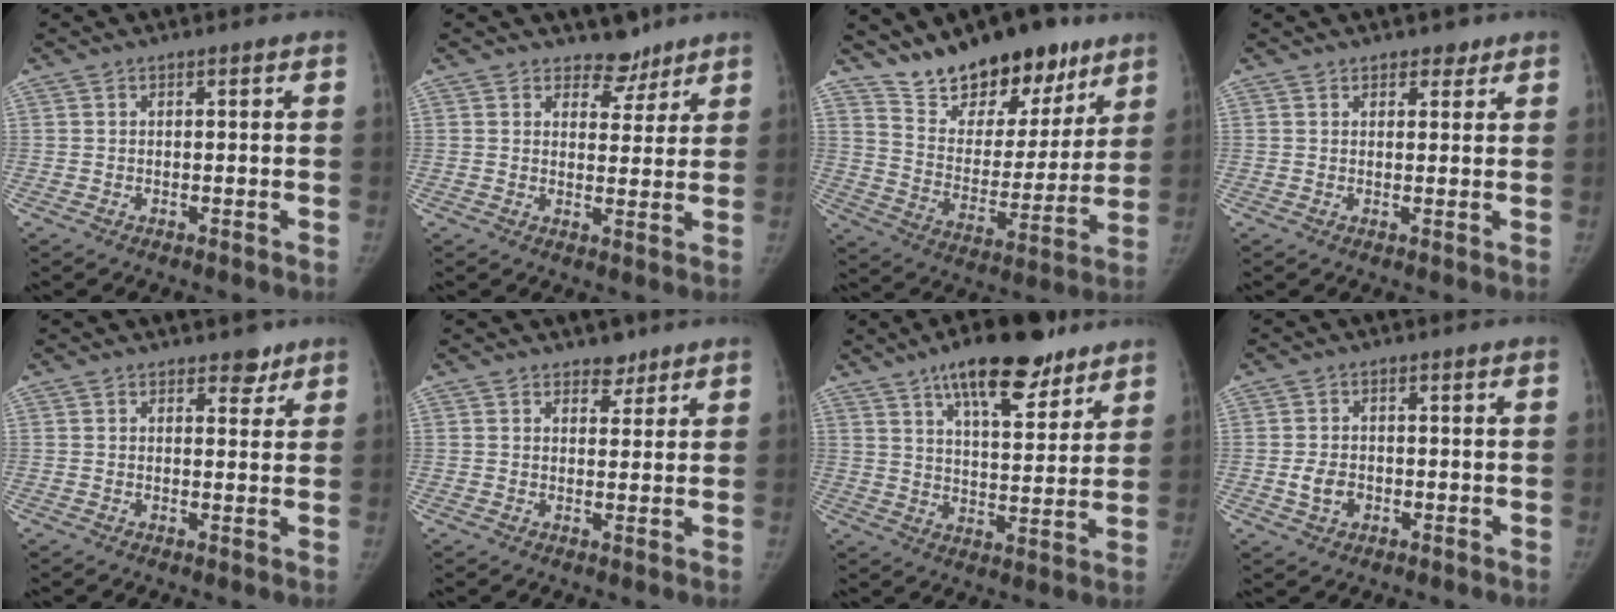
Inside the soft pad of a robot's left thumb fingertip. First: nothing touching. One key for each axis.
{"total": 4.7, "fx": 3.8, "fy": 2.7, "fz": 0.4, "tx": 0.026, "ty": -0.028, "tz": 0.056}
{"total": 19.9, "fx": 14.6, "fy": 9.7, "fz": 9.5, "tx": -0.095, "ty": -0.081, "tz": 0.237}
{"total": 2.3, "fx": 1.7, "fy": 1.4, "fz": 0.6, "tx": 0.010, "ty": -0.009, "tz": 0.019}
{"total": 2.7, "fx": 2.0, "fy": 1.5, "fz": 0.9, "tx": 0.007, "ty": -0.011, "tz": 0.025}
{"total": 2.9, "fx": 2.2, "fy": 1.7, "fz": 0.7, "tx": 0.010, "ty": -0.013, "tz": 0.030}
{"total": 15.7, "fx": 10.4, "fy": 5.8, "fz": 10.3, "tx": -0.123, "ty": -0.046, "tz": 0.162}
{"total": 3.9, "fx": -0.9, "fy": 3.0, "fz": 2.3, "tx": -0.036, "ty": 0.006, "tz": -0.014}